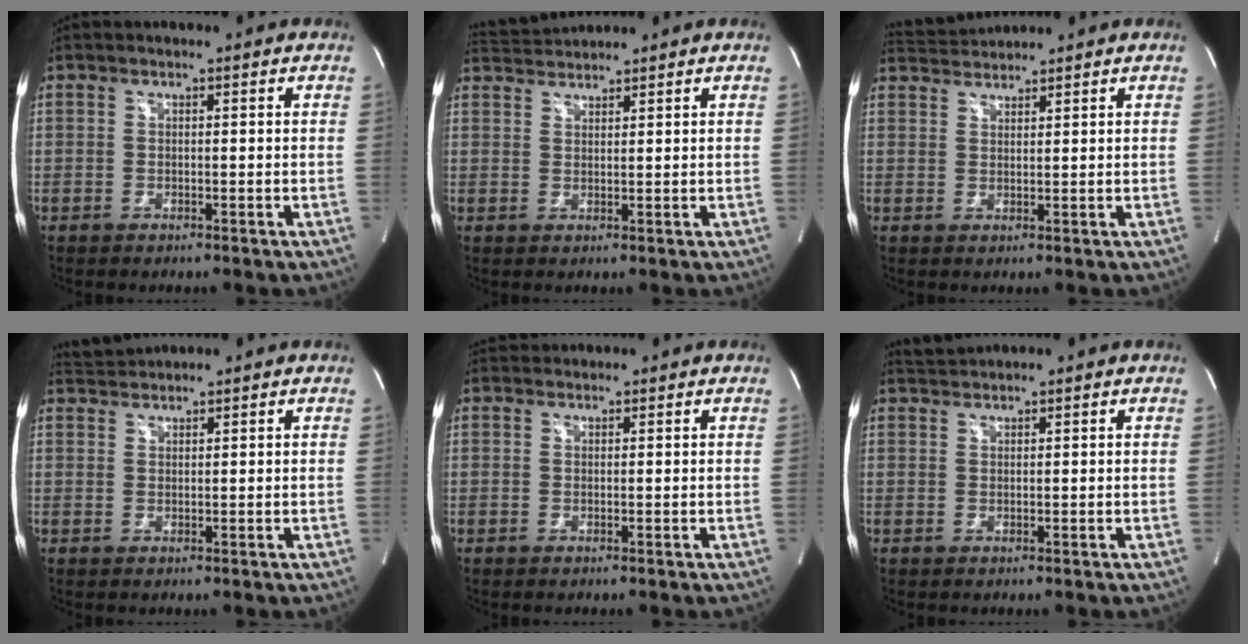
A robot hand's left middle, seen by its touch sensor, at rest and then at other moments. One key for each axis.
{"total": 3.4, "fx": 3.4, "fy": -0.3, "fz": -0.4, "tx": -0.004, "ty": 0.016, "tz": 0.069}
{"total": 3.6, "fx": 3.5, "fy": -0.2, "fz": -0.4, "tx": -0.004, "ty": 0.017, "tz": 0.071}
{"total": 2.4, "fx": 2.4, "fy": -0.4, "fz": -0.5, "tx": 0.000, "ty": 0.012, "tz": 0.054}
{"total": 1.7, "fx": 1.6, "fy": 0.6, "fz": -0.1, "tx": -0.002, "ty": 0.022, "tz": 0.029}
{"total": 1.9, "fx": 1.8, "fy": -0.5, "fz": -0.2, "tx": -0.002, "ty": 0.011, "tz": 0.046}